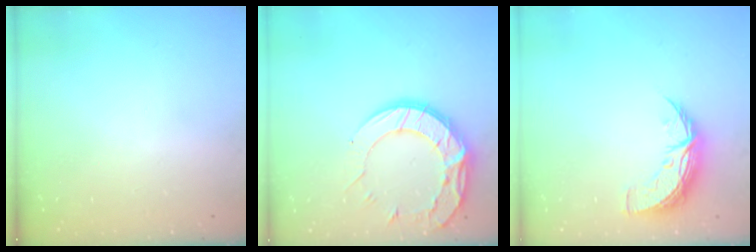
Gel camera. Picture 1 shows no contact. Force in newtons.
{"total": 15.1, "press": 15.0, "slide": 1.3}
{"total": 8.8, "press": 8.8, "slide": 0.4}